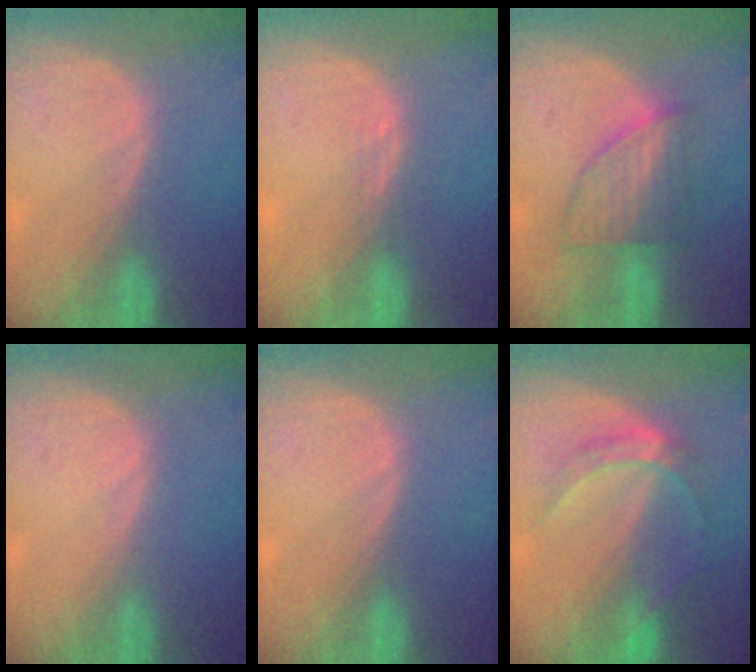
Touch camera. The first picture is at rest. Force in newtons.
{"total": 1.0, "press": 0.8, "slide": 0.7}
{"total": 6.2, "press": 6.0, "slide": 1.5}
{"total": 0.0}
{"total": 0.0}
{"total": 5.0, "press": 4.9, "slide": 1.2}